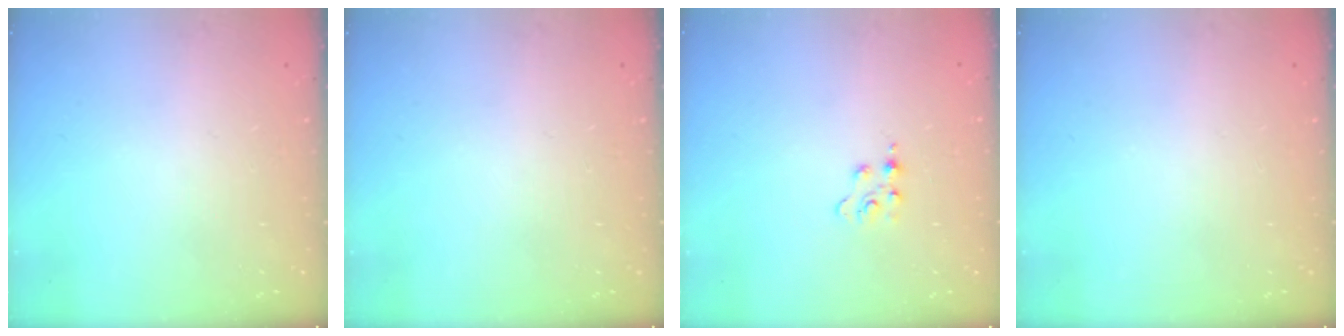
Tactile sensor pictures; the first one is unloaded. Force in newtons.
{"total": 0.0}
{"total": 2.4, "press": 2.4, "slide": 0.3}
{"total": 0.0}